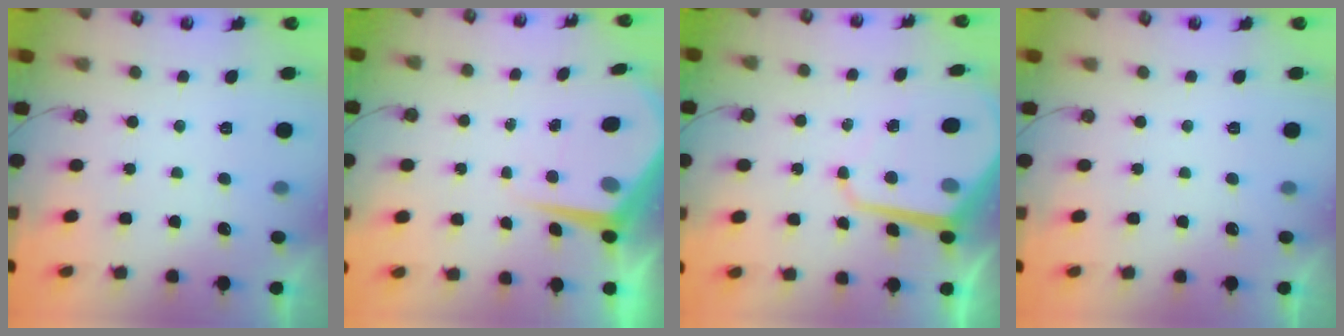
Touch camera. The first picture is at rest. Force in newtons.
{"total": 7.1, "press": 7.1, "slide": 0.1}
{"total": 9.7, "press": 9.7, "slide": 0.7}
{"total": 0.0}